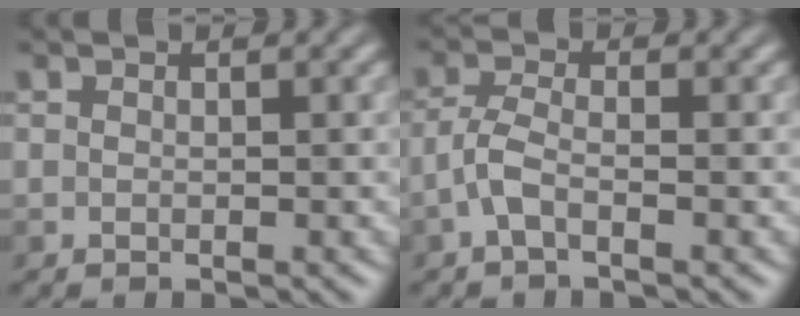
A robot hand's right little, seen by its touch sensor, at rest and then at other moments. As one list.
[{"total": 2.0, "force": [-1.2, 0.5, 1.6], "torque": [-0.038, 0.009, -0.029]}]